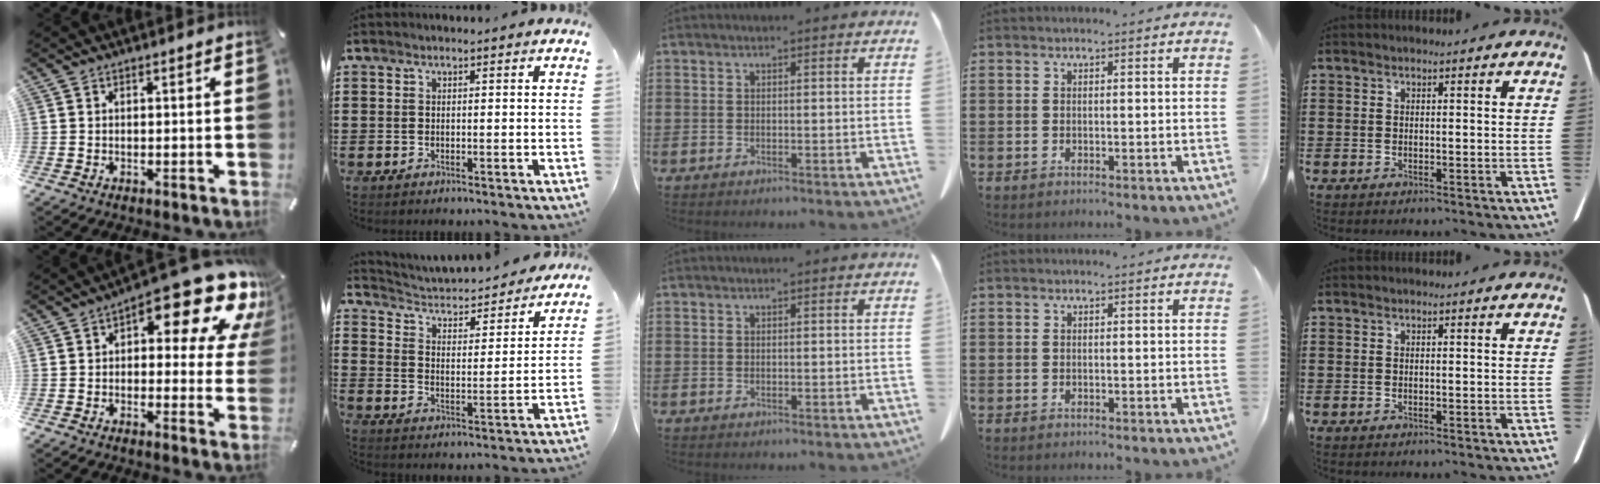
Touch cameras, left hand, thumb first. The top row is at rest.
{"thumb": {"total": 17.2, "force": [9.7, 6.7, 12.4], "torque": [-0.158, -0.077, 0.155]}, "index": {"total": 3.0, "force": [2.8, 0.6, 0.8], "torque": [-0.034, -0.028, 0.039]}}